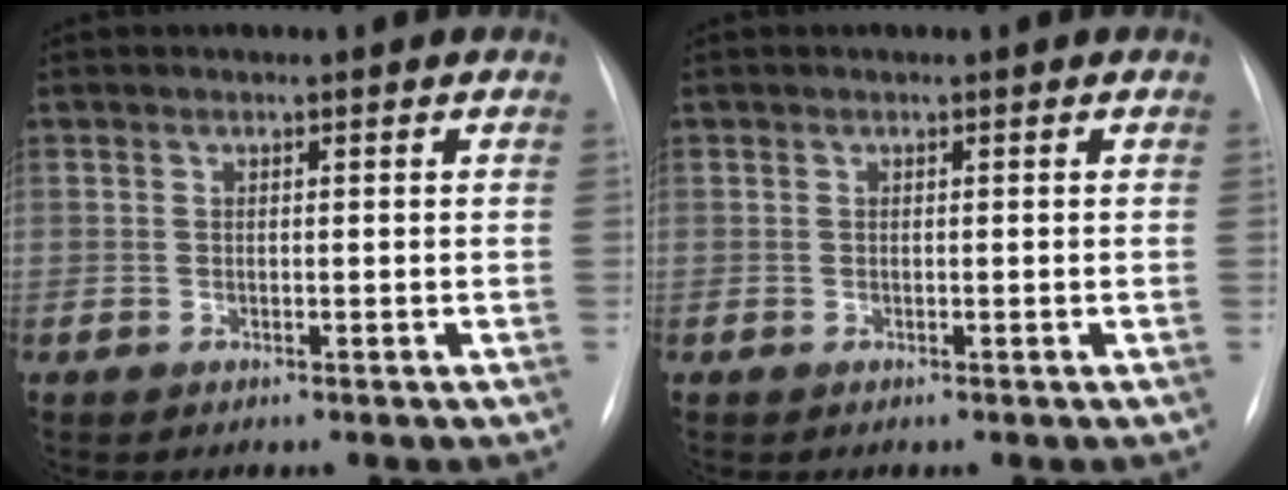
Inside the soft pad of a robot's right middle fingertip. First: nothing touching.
{"total": 0.0}